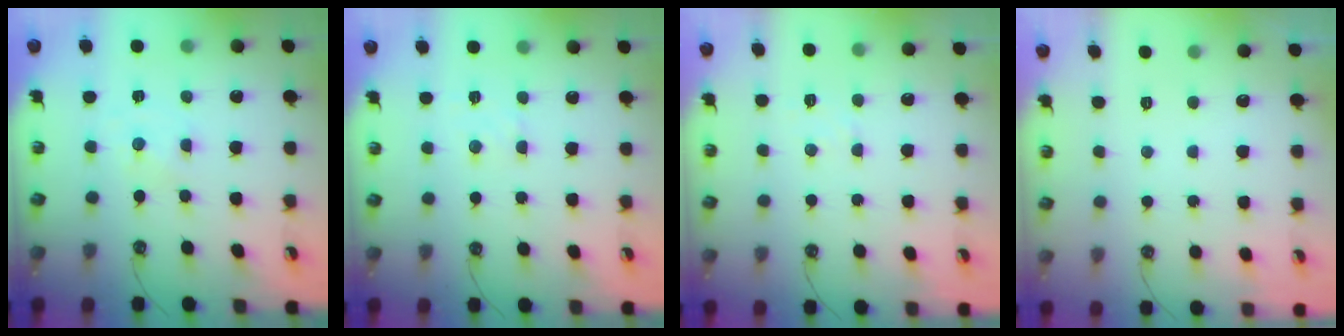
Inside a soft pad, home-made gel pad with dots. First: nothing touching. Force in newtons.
{"total": 2.9, "press": 2.9, "slide": 0.5}
{"total": 5.1, "press": 5.1, "slide": 0.7}
{"total": 0.0}